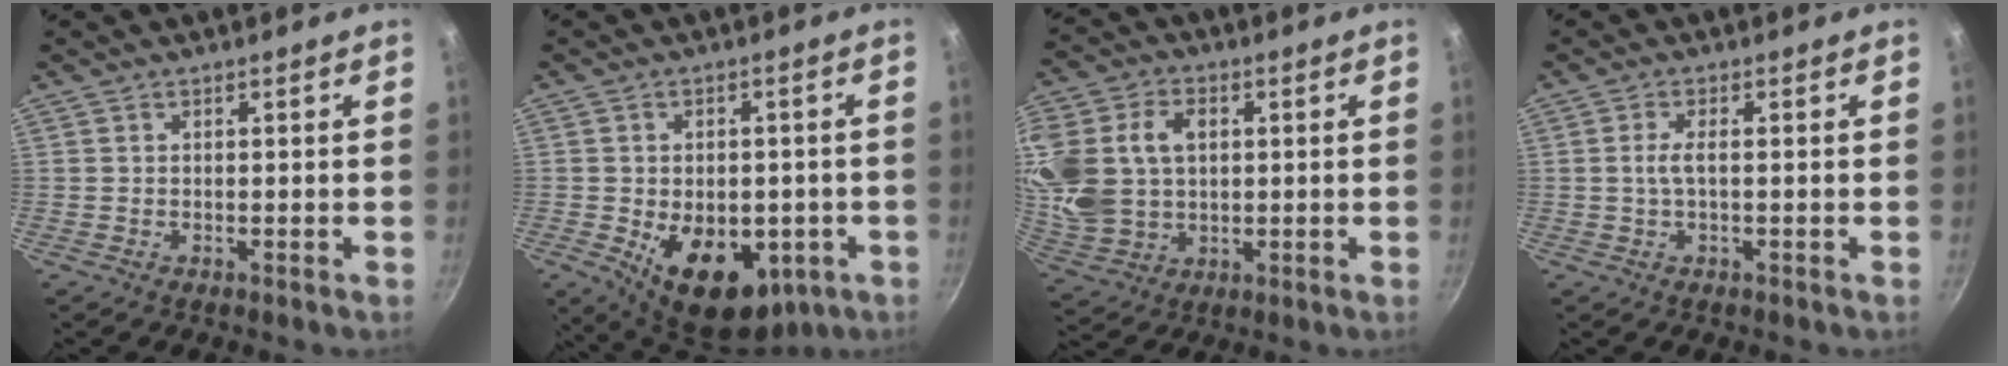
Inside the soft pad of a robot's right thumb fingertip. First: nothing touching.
{"total": 15.9, "force": [-4.5, 10.2, 11.3], "torque": [-0.135, -0.008, -0.046]}
{"total": 20.5, "force": [3.7, 15.3, 13.0], "torque": [-0.289, 0.017, 0.078]}
{"total": 2.7, "force": [-0.1, 0.8, 2.6], "torque": [-0.061, 0.006, -0.004]}